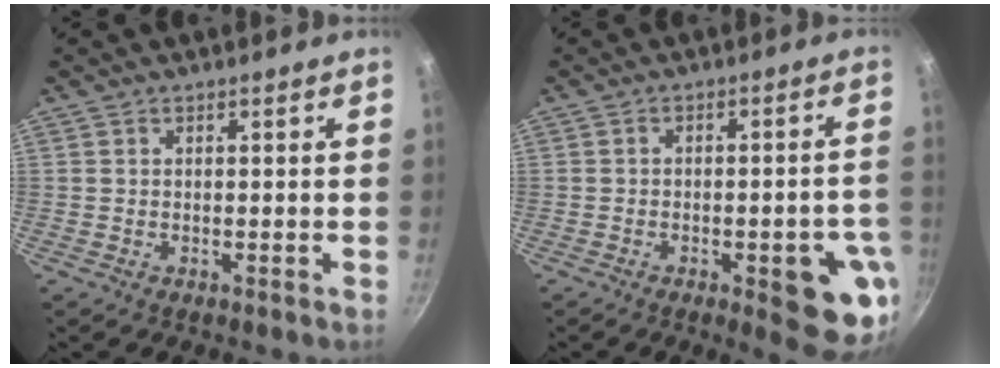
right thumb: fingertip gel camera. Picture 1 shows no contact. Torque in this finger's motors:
{"motor_torque": [2.12, 2.44, 1.24, -1.53, 0.32]}